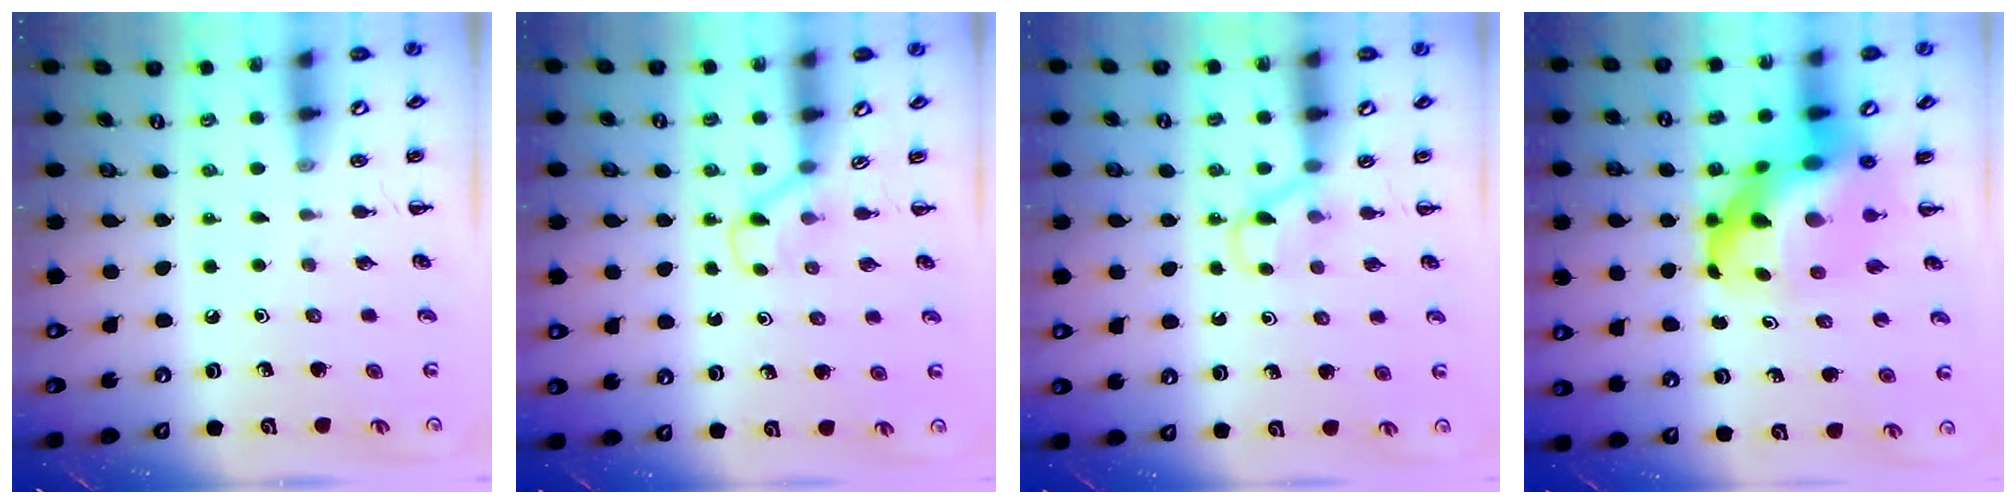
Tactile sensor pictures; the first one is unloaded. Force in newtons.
{"total": 3.1, "press": 2.9, "slide": 1.1}
{"total": 3.8, "press": 3.6, "slide": 1.3}
{"total": 15.9, "press": 15.4, "slide": 4.2}